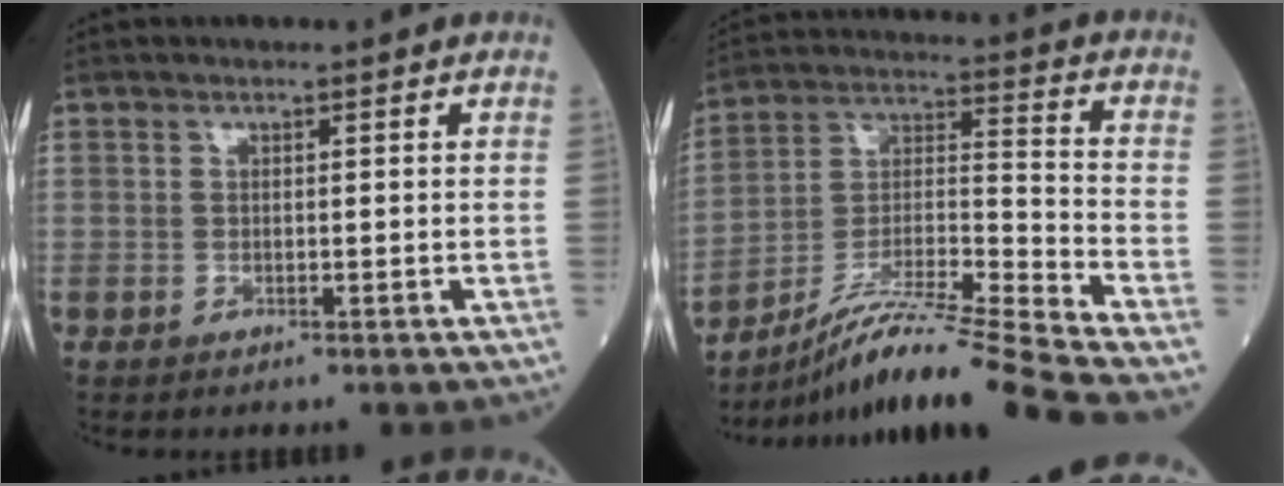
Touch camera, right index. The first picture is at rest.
{"total": 17.9, "force": [-15.5, -2.9, 8.5], "torque": [-0.164, -0.008, -0.279]}